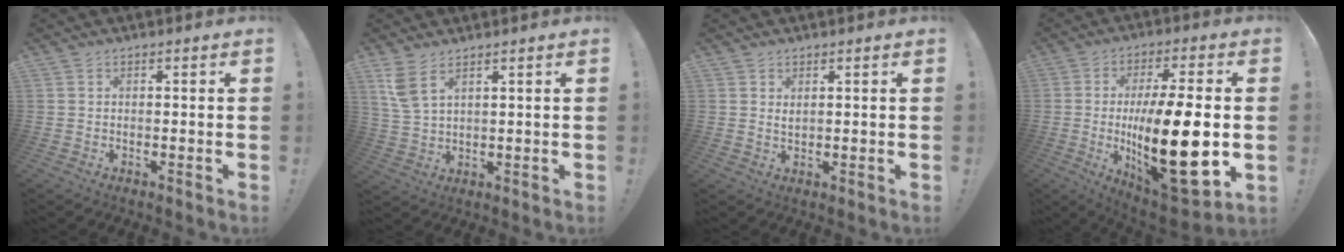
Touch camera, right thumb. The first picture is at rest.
{"total": 6.1, "force": [3.8, 2.1, 4.2], "torque": [-0.080, -0.017, 0.074]}
{"total": 1.4, "force": [1.0, 0.4, 0.8], "torque": [0.000, -0.008, 0.017]}
{"total": 24.4, "force": [-2.3, 7.9, 23.0], "torque": [-0.393, -0.015, -0.034]}